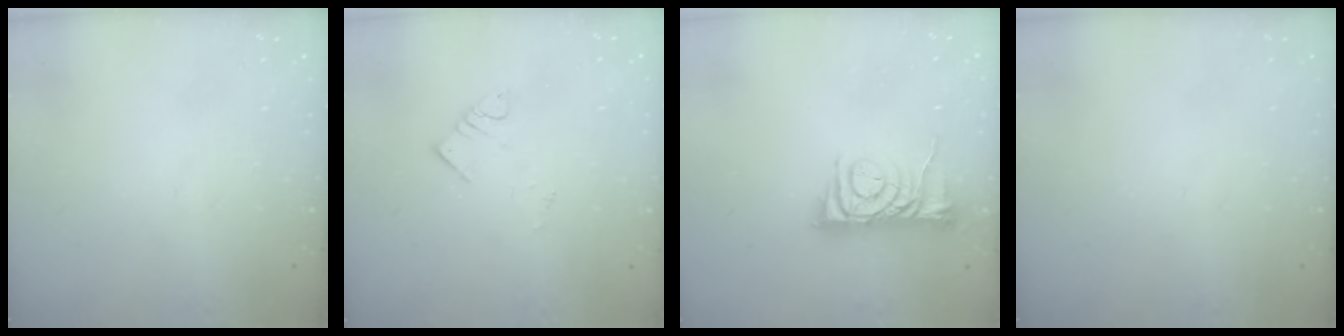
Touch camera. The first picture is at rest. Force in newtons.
{"total": 4.1, "press": 4.1, "slide": 0.2}
{"total": 8.0, "press": 8.0, "slide": 0.1}
{"total": 0.0}